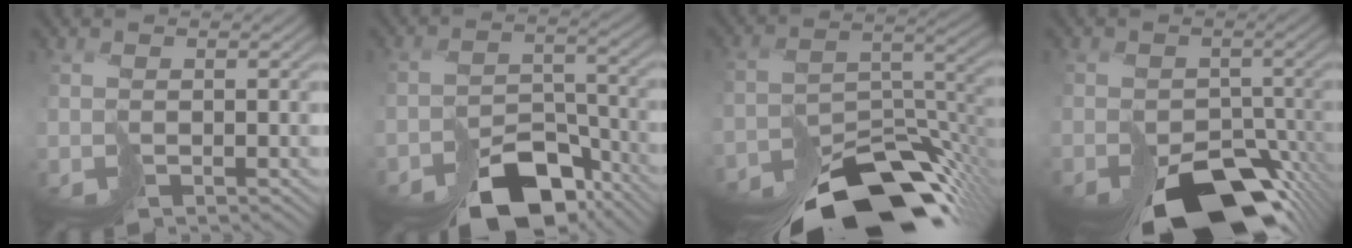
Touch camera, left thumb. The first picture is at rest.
{"total": 10.7, "force": [-8.1, 5.1, 4.7], "torque": [-0.064, -0.013, -0.121]}
{"total": 16.7, "force": [-14.0, 5.6, 7.2], "torque": [-0.126, -0.031, -0.191]}
{"total": 13.9, "force": [-10.0, 7.2, 6.4], "torque": [-0.097, -0.048, -0.123]}